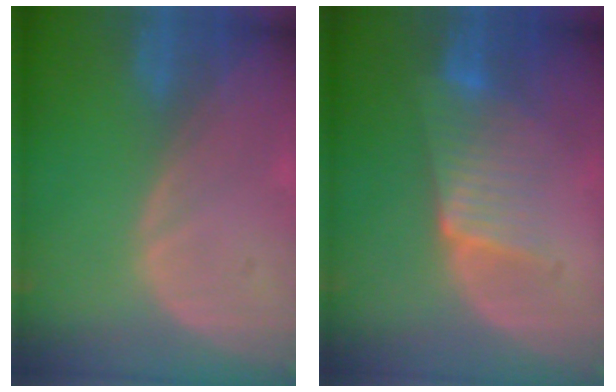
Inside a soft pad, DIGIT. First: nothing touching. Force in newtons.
{"total": 6.5, "press": 6.1, "slide": 2.1}